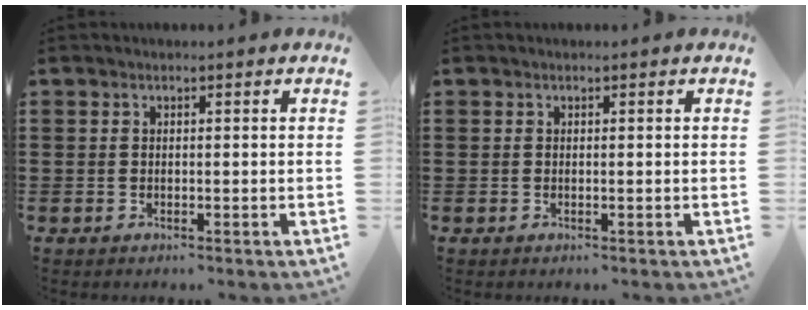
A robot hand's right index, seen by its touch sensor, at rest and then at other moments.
{"total": 0.0}